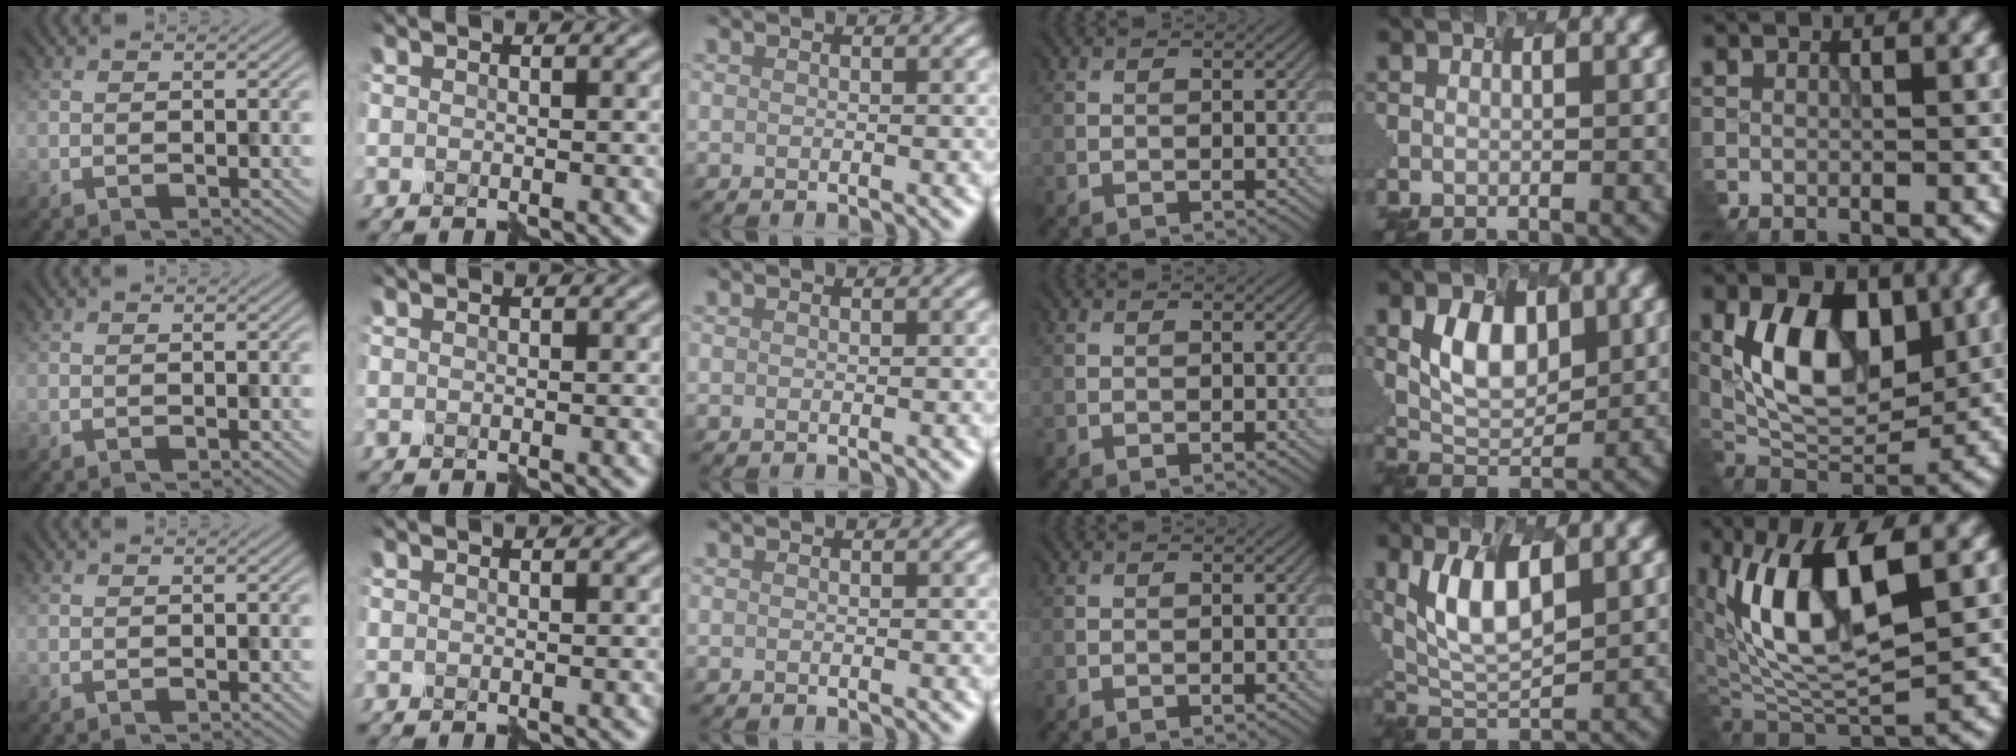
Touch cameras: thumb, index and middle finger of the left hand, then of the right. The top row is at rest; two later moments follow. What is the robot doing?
{"motion": "assemble", "object": "hinged jar"}